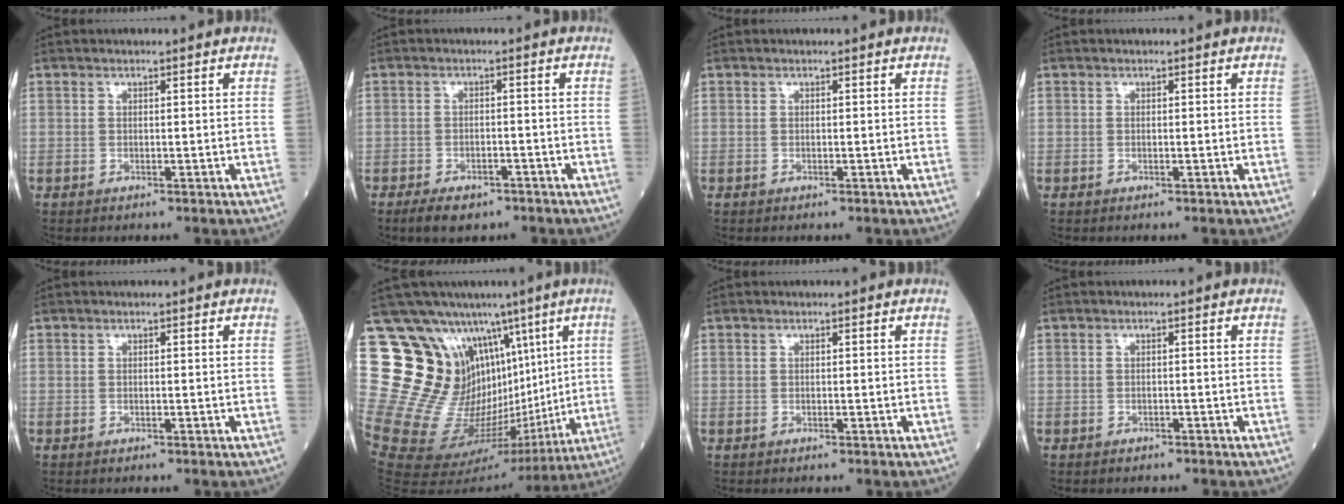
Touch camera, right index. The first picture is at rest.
{"total": 6.6, "force": [-4.8, 3.0, 3.3], "torque": [-0.060, -0.003, -0.070]}
{"total": 0.0}
{"total": 0.5, "force": [-0.1, 0.3, 0.4], "torque": [-0.017, 0.000, -0.001]}
{"total": 0.0}
{"total": 27.0, "force": [11.1, 15.6, 19.1], "torque": [-0.347, 0.065, 0.208]}
{"total": 0.0}
{"total": 2.9, "force": [-2.2, 1.4, 1.2], "torque": [-0.030, -0.003, -0.024]}